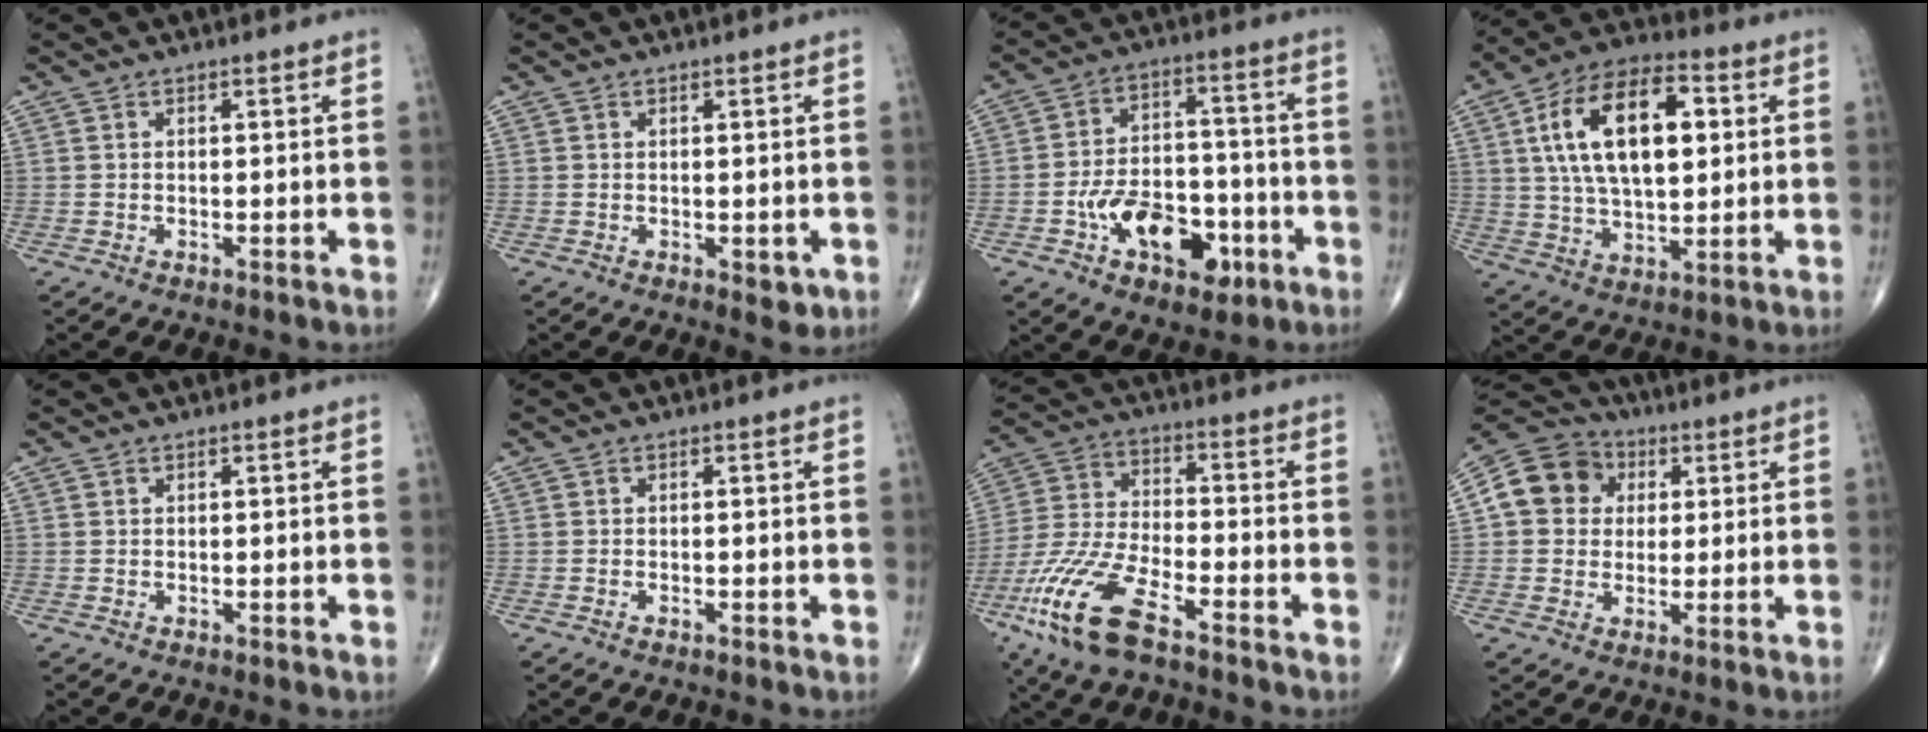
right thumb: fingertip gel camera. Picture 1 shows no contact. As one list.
[{"total": 2.4, "force": [-0.4, 1.5, 1.9], "torque": [-0.014, -0.004, 0.000]}, {"total": 15.1, "force": [-5.8, 9.0, 10.5], "torque": [-0.133, 0.043, -0.087]}, {"total": 19.6, "force": [4.5, 10.1, 16.2], "torque": [-0.260, 0.009, 0.073]}, {"total": 0.0}, {"total": 0.0}, {"total": 16.0, "force": [-9.3, 5.6, 11.8], "torque": [-0.262, 0.023, -0.182]}, {"total": 11.0, "force": [2.2, 9.6, 4.8], "torque": [-0.068, 0.012, 0.026]}]